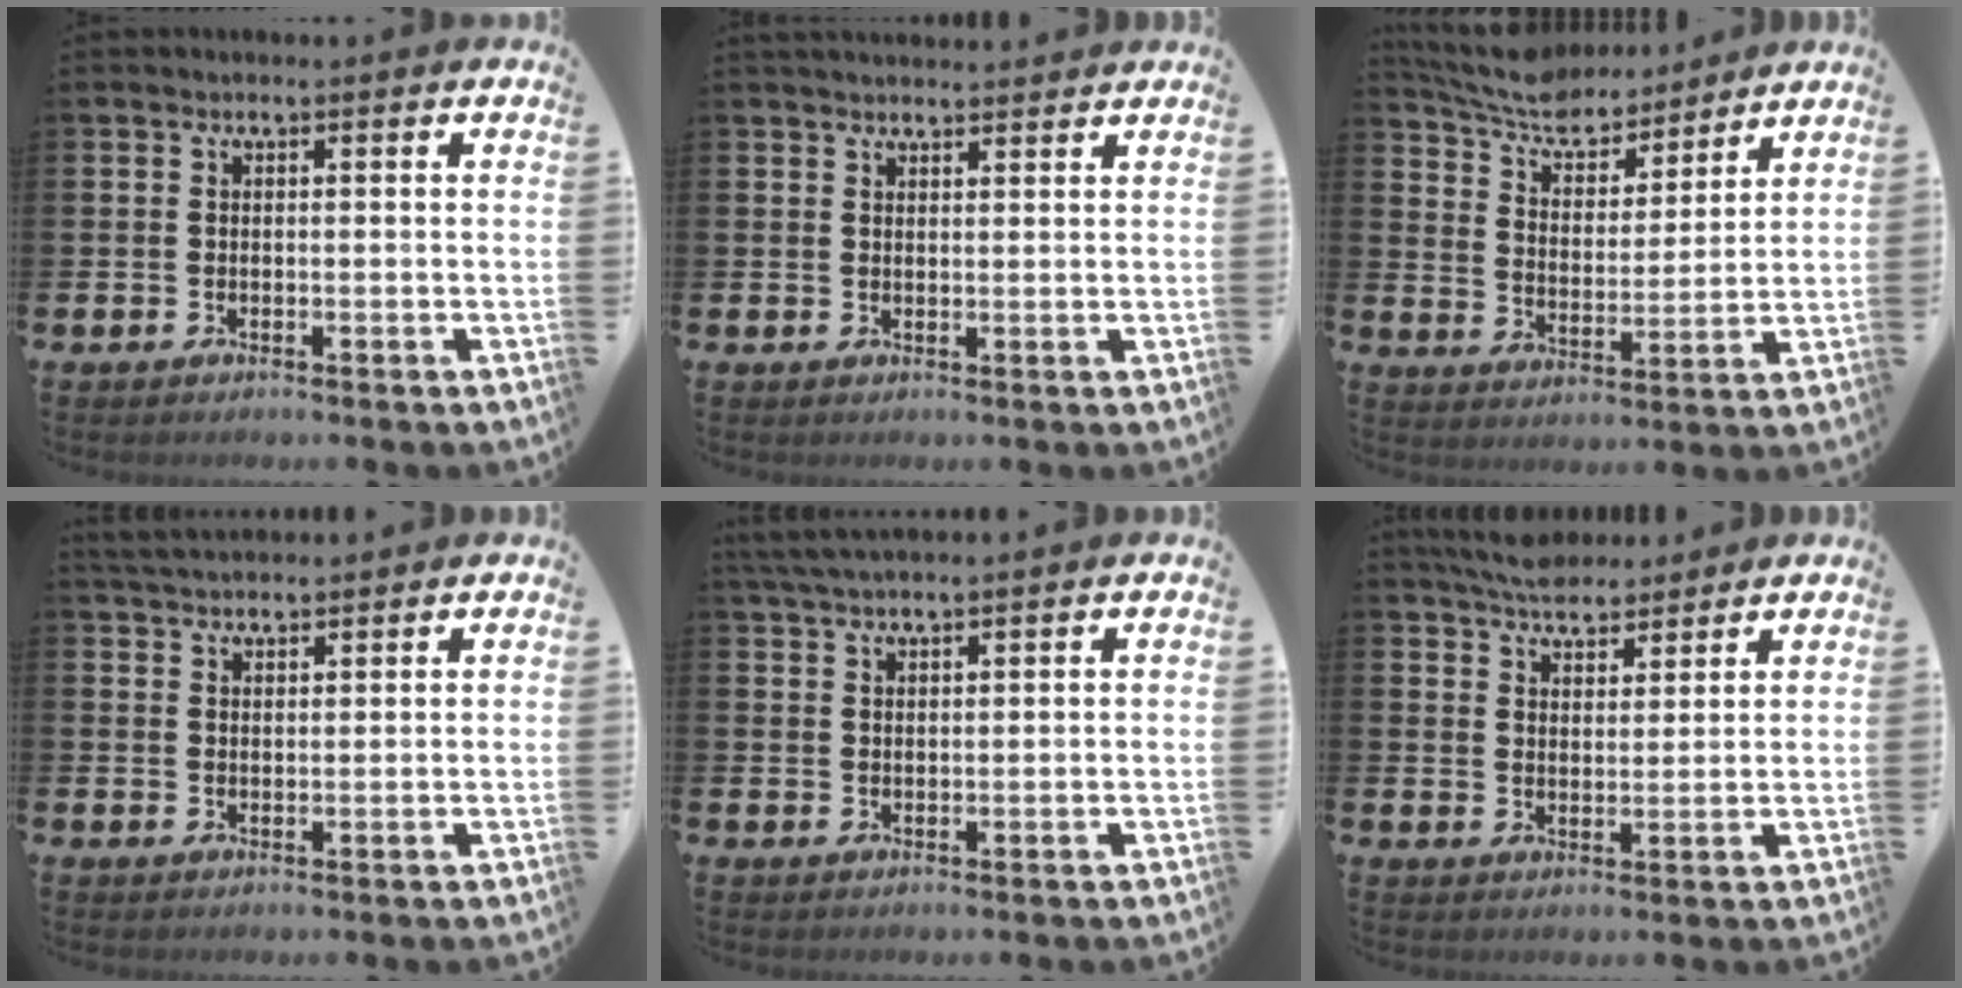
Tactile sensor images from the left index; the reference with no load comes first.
{"total": 2.3, "force": [2.3, 0.3, 0.1], "torque": [0.001, -0.012, 0.041]}
{"total": 7.4, "force": [7.0, 2.2, 1.2], "torque": [-0.058, -0.048, 0.123]}
{"total": 3.4, "force": [3.3, 0.5, 0.4], "torque": [-0.017, -0.012, 0.063]}
{"total": 3.4, "force": [3.2, 0.1, 1.2], "torque": [-0.039, -0.003, 0.062]}
{"total": 5.4, "force": [5.2, 1.1, 0.7], "torque": [-0.029, -0.026, 0.096]}